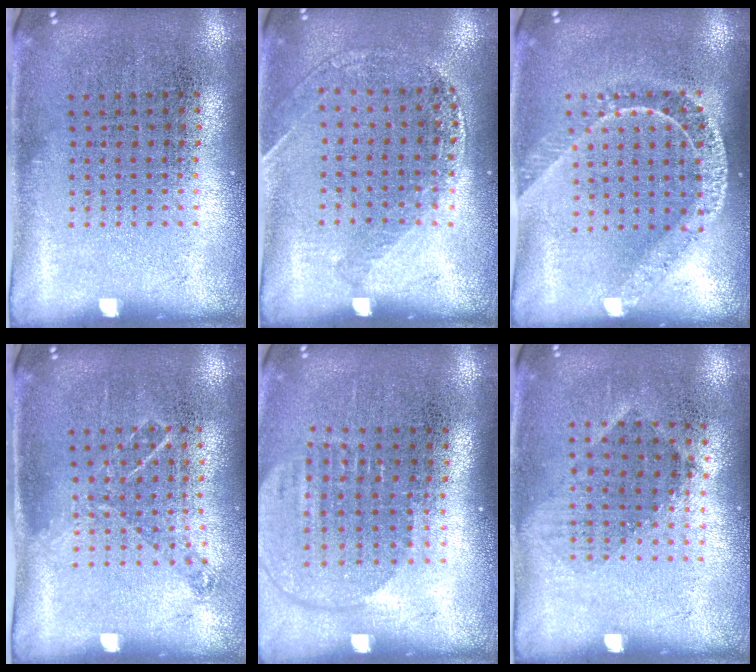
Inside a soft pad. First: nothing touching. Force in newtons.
{"total": 1.2, "press": 1.2, "slide": 0.2}
{"total": 1.7, "press": 1.4, "slide": 1.0}
{"total": 0.9, "press": 0.8, "slide": 0.3}
{"total": 1.7, "press": 1.5, "slide": 0.8}
{"total": 1.0, "press": 0.8, "slide": 0.6}